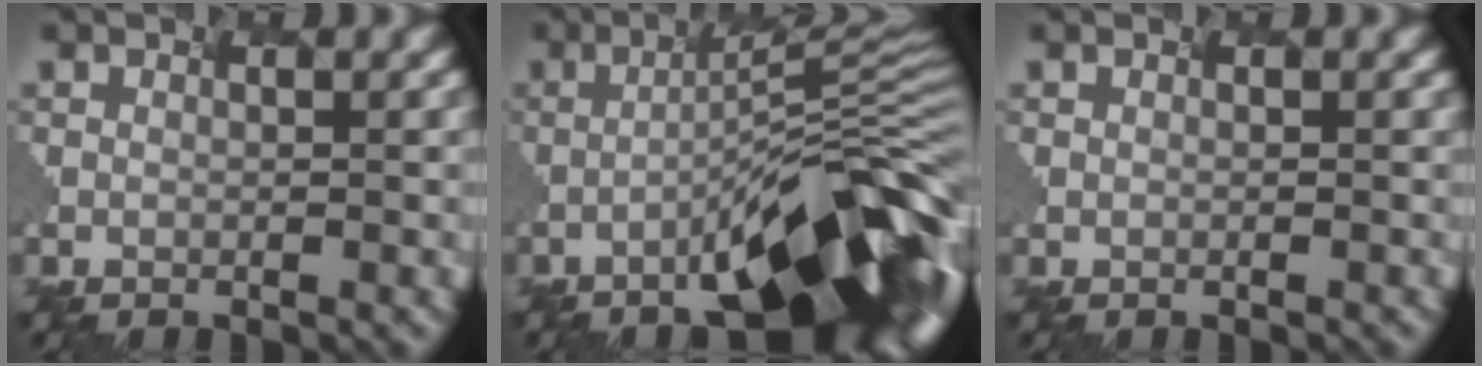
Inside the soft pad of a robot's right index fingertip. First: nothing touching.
{"total": 15.1, "force": [-6.7, 3.7, 13.0], "torque": [-0.161, 0.018, -0.098]}
{"total": 0.0}